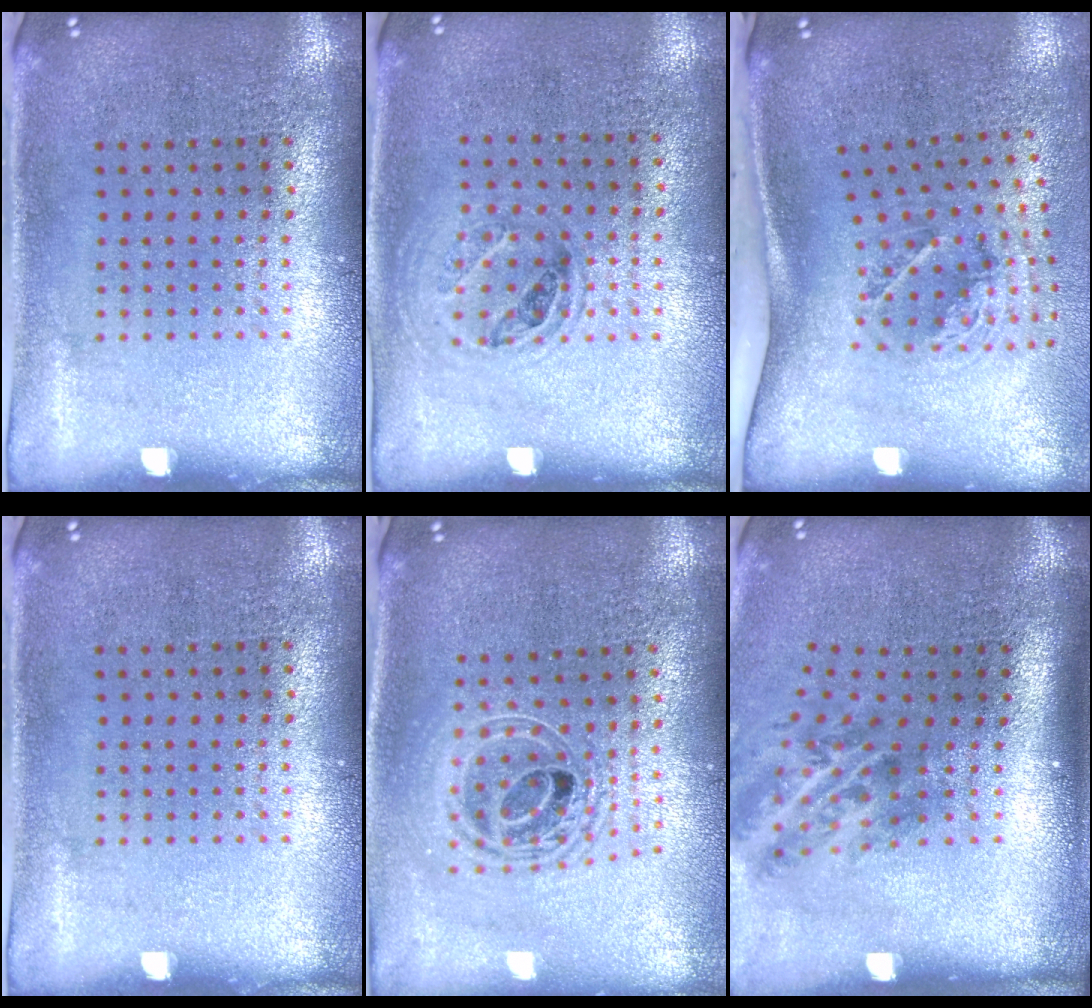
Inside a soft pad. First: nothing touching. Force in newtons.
{"total": 1.0, "press": 0.9, "slide": 0.5}
{"total": 2.1, "press": 1.2, "slide": 1.7}
{"total": 0.0}
{"total": 2.0, "press": 1.6, "slide": 1.2}
{"total": 2.1, "press": 1.4, "slide": 1.6}